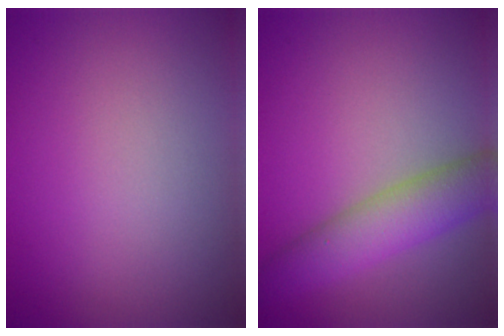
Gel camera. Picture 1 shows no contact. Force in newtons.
{"total": 5.2, "press": 5.2, "slide": 0.3}